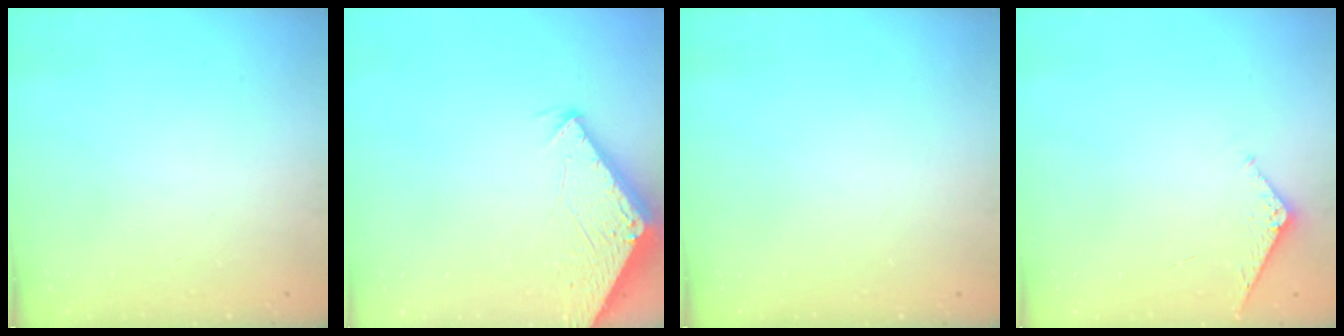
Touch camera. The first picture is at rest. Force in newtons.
{"total": 2.9, "press": 2.9, "slide": 0.2}
{"total": 0.0}
{"total": 5.9, "press": 5.8, "slide": 0.6}